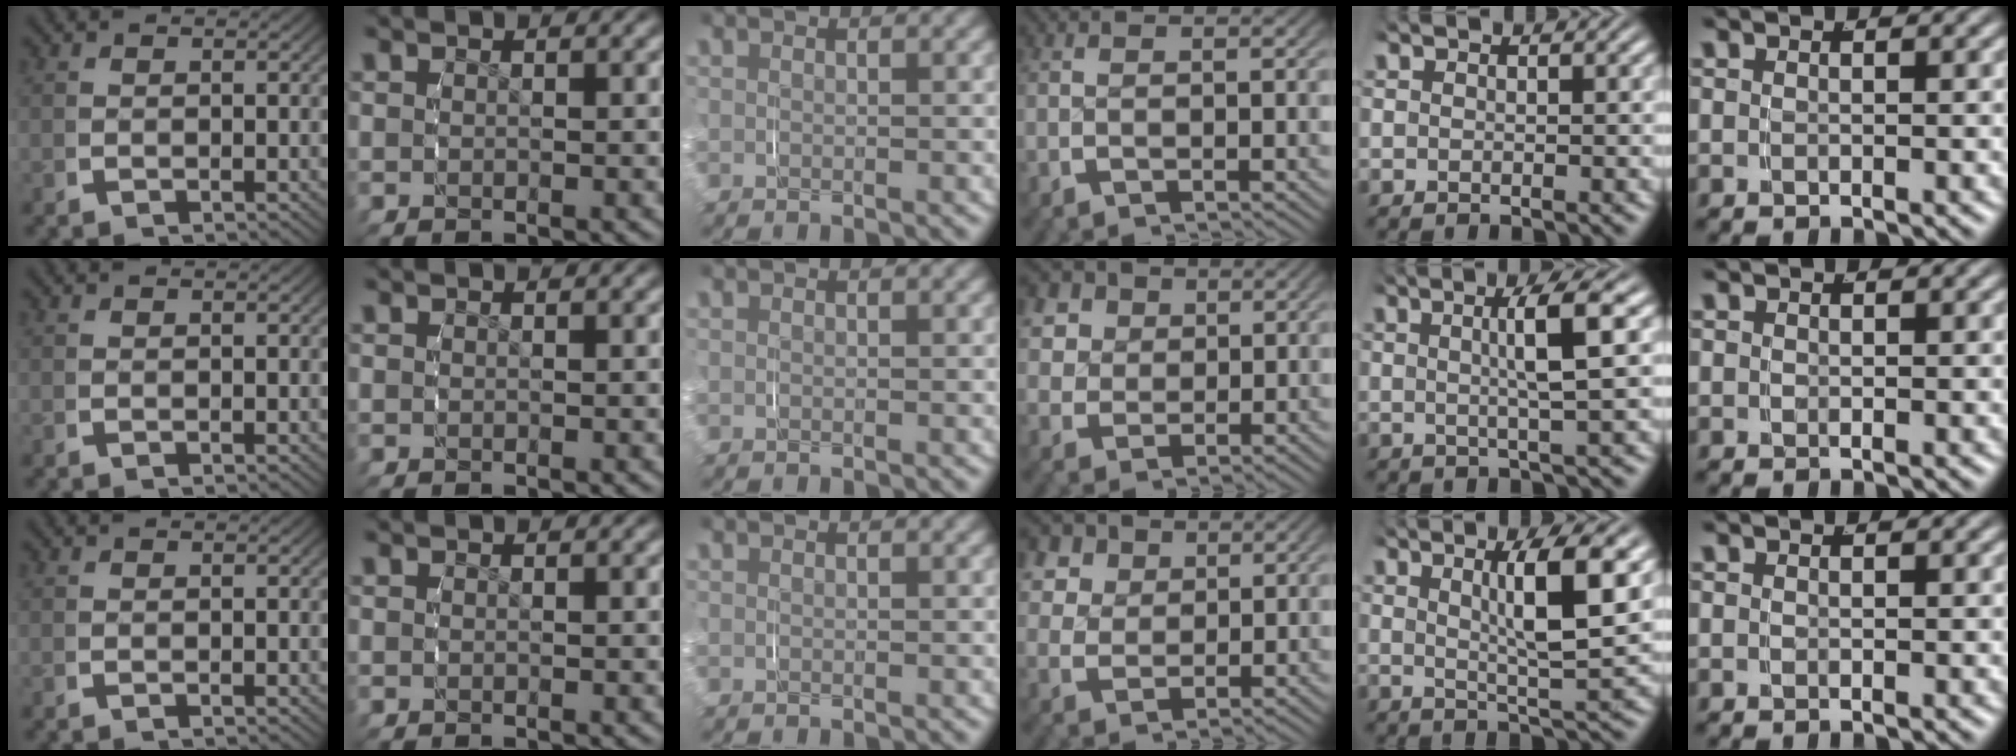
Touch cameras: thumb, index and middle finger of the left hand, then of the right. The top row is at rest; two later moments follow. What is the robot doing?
{"motion": "grasp_and_lifting", "object": "paper towel"}